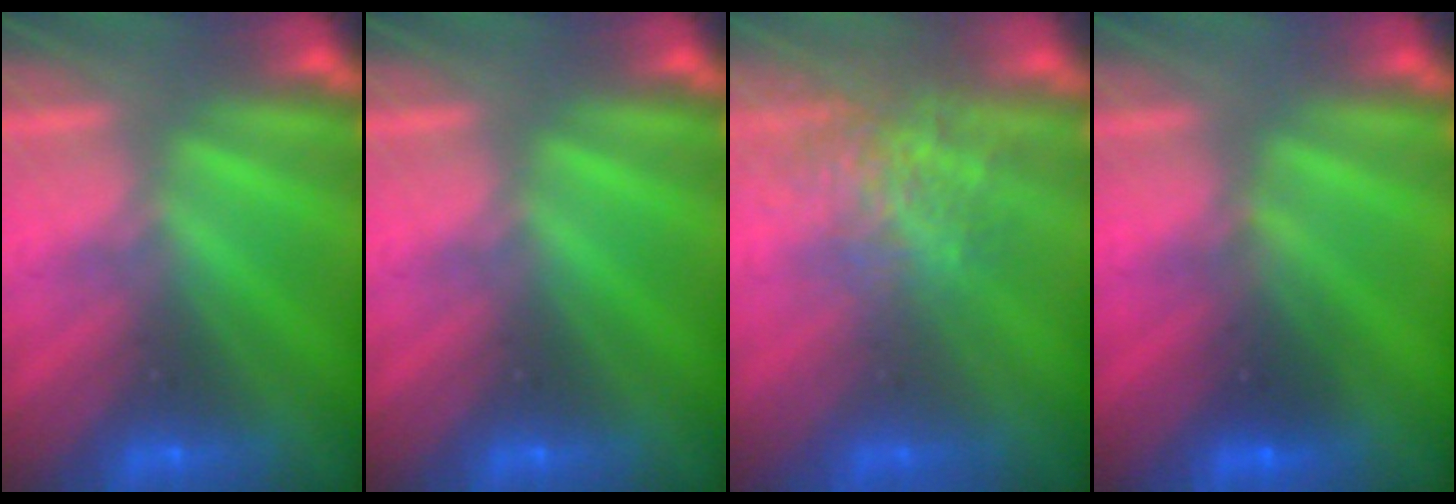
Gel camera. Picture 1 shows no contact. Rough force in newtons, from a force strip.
{"total": 0.0}
{"total": 3.6}
{"total": 2.8}